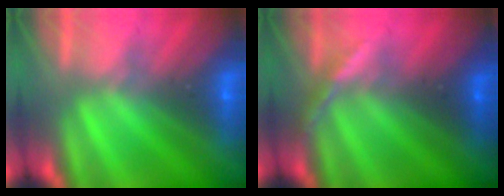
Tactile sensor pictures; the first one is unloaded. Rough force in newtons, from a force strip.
{"total": 3.0}